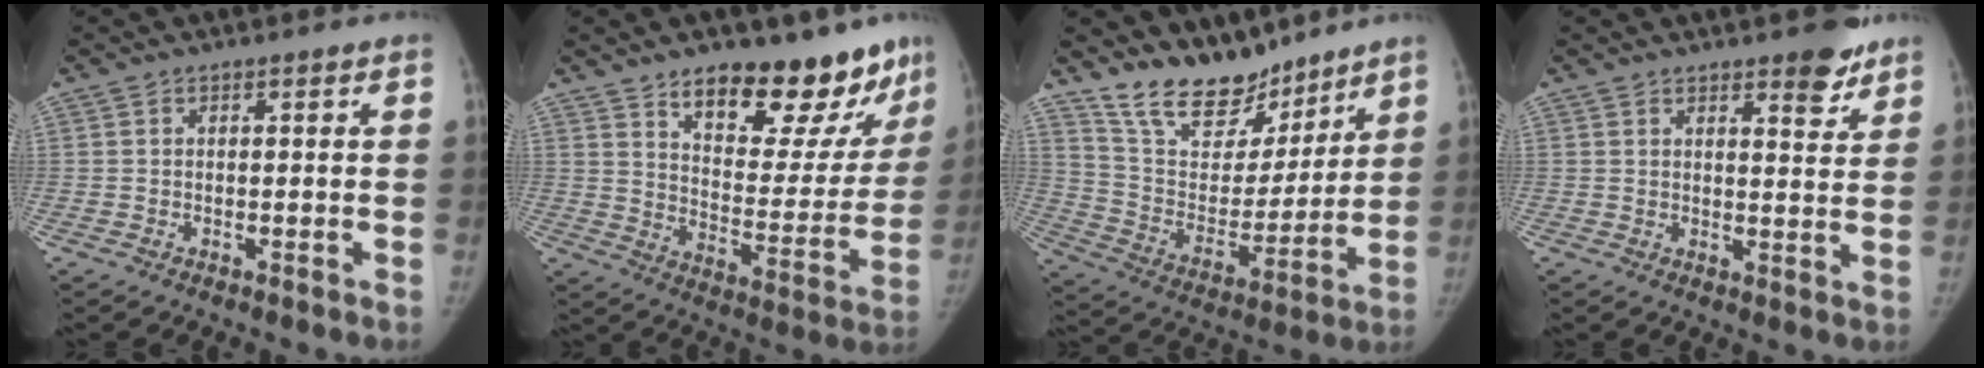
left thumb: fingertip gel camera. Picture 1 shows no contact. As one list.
[{"total": 21.6, "force": [15.4, 8.9, 12.2], "torque": [-0.112, -0.101, 0.225]}, {"total": 16.5, "force": [14.2, 7.0, 4.9], "torque": [-0.032, -0.093, 0.258]}, {"total": 6.2, "force": [4.4, 2.1, 3.8], "torque": [-0.026, -0.027, 0.055]}]